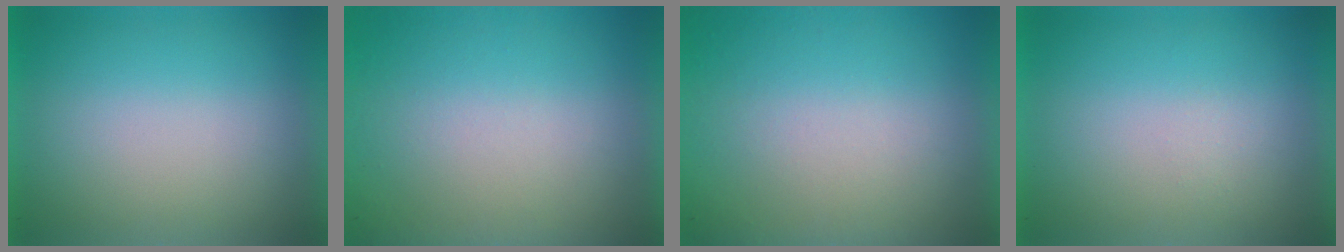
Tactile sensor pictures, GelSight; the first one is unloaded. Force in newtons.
{"total": 5.4}
{"total": 6.1}
{"total": 1.2}